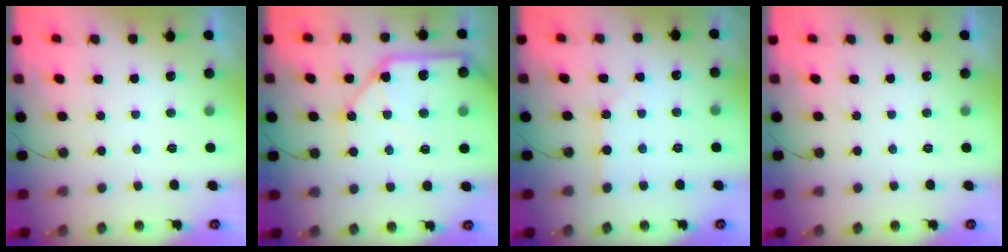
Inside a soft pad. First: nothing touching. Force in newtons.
{"total": 14.5, "press": 14.3, "slide": 2.0}
{"total": 1.2, "press": 1.2, "slide": 0.2}
{"total": 0.0}